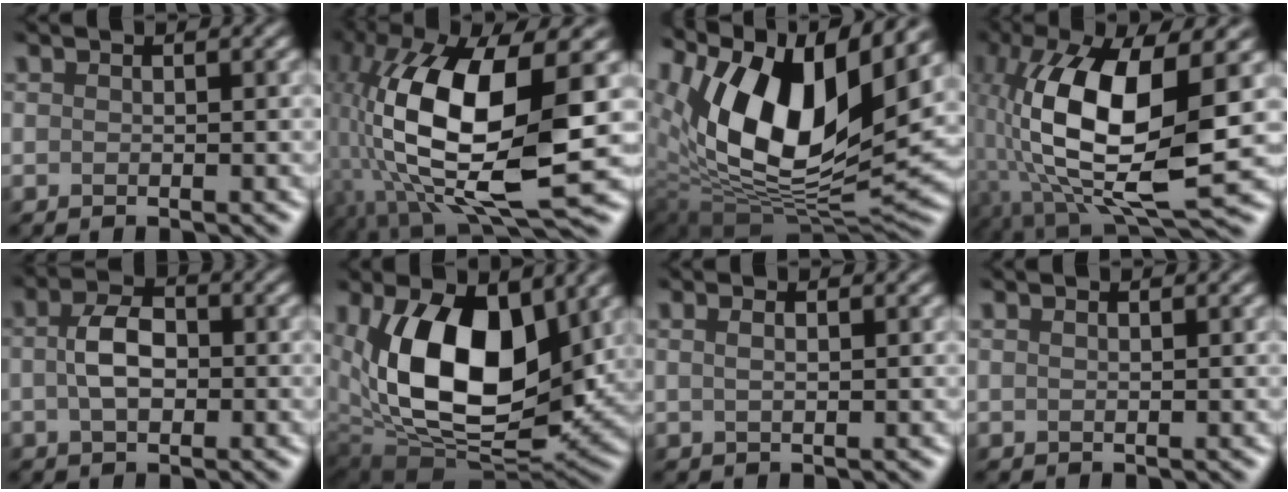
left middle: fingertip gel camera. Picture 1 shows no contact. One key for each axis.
{"total": 14.0, "fx": -0.4, "fy": 5.3, "fz": 13.0, "tx": -0.254, "ty": -0.004, "tz": -0.016}
{"total": 12.7, "fx": 6.5, "fy": 5.3, "fz": 9.5, "tx": -0.181, "ty": -0.001, "tz": 0.118}
{"total": 12.5, "fx": -0.6, "fy": 4.4, "fz": 11.7, "tx": -0.243, "ty": 0.000, "tz": -0.020}
{"total": 2.9, "fx": 0.5, "fy": 1.7, "fz": 2.3, "tx": -0.050, "ty": 0.008, "tz": 0.000}
{"total": 12.1, "fx": 3.1, "fy": 7.1, "fz": 9.3, "tx": -0.163, "ty": -0.022, "tz": 0.056}
{"total": 1.6, "fx": 1.4, "fy": 0.5, "fz": 0.6, "tx": 0.001, "ty": 0.007, "tz": 0.009}
{"total": 0.8, "fx": 0.7, "fy": -0.1, "fz": -0.4, "tx": 0.005, "ty": -0.001, "tz": 0.012}